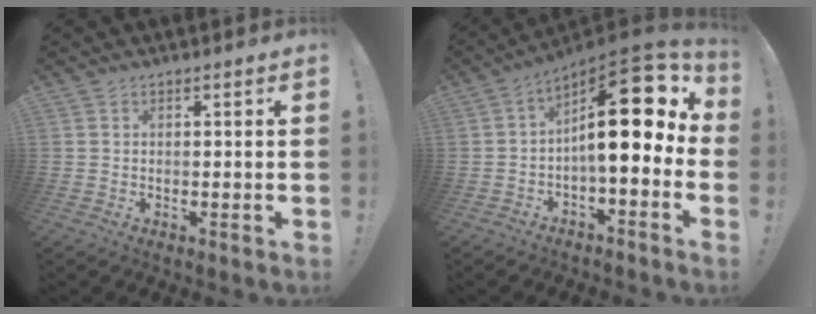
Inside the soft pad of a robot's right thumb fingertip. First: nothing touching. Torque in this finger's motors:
{"motor_torque": [2.57, 2.44, 2.07, -0.70, 0.43]}